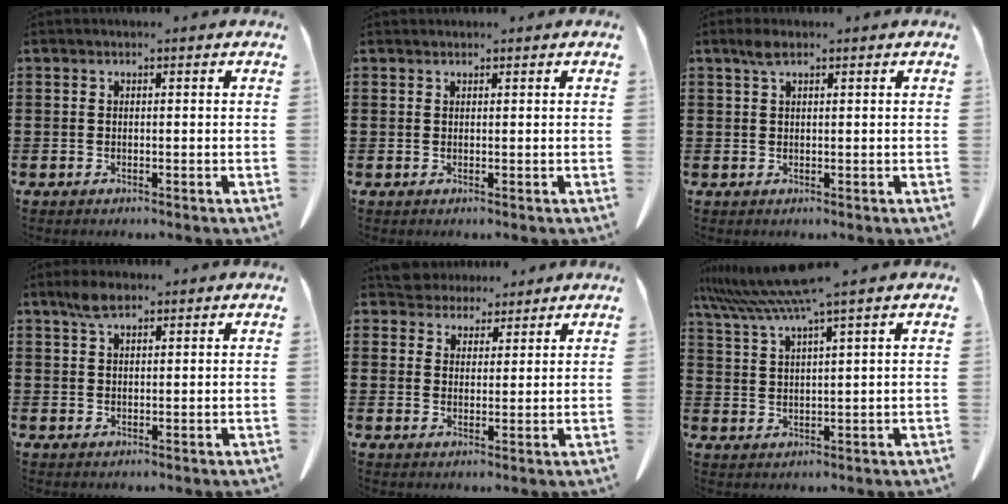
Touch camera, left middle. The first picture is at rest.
{"total": 0.7, "force": [0.6, 0.1, 0.0], "torque": [-0.002, -0.002, 0.014]}
{"total": 1.8, "force": [1.1, 0.7, 1.3], "torque": [-0.030, 0.002, 0.020]}
{"total": 3.3, "force": [2.3, 1.2, 2.1], "torque": [-0.046, 0.003, 0.042]}
{"total": 4.2, "force": [3.9, 1.6, -0.2], "torque": [-0.013, -0.008, 0.077]}
{"total": 6.6, "force": [4.9, -0.7, 4.4], "torque": [-0.106, -0.027, 0.085]}